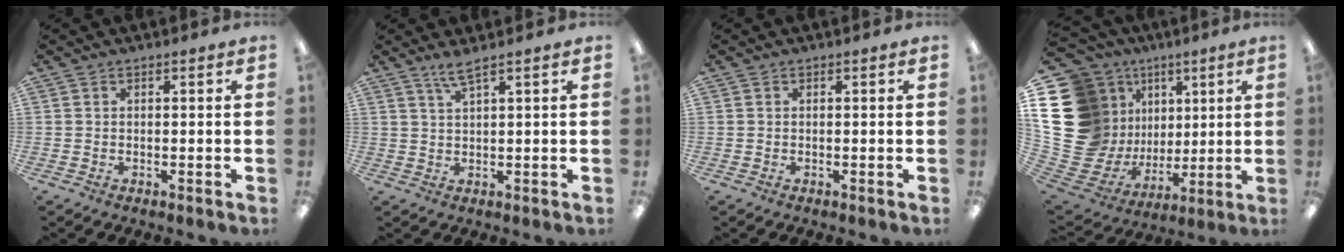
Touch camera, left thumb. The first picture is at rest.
{"total": 3.0, "force": [2.3, -0.1, 1.9], "torque": [-0.043, -0.002, 0.041]}
{"total": 0.0}
{"total": 22.3, "force": [6.2, 19.3, 9.3], "torque": [-0.206, -0.067, 0.166]}